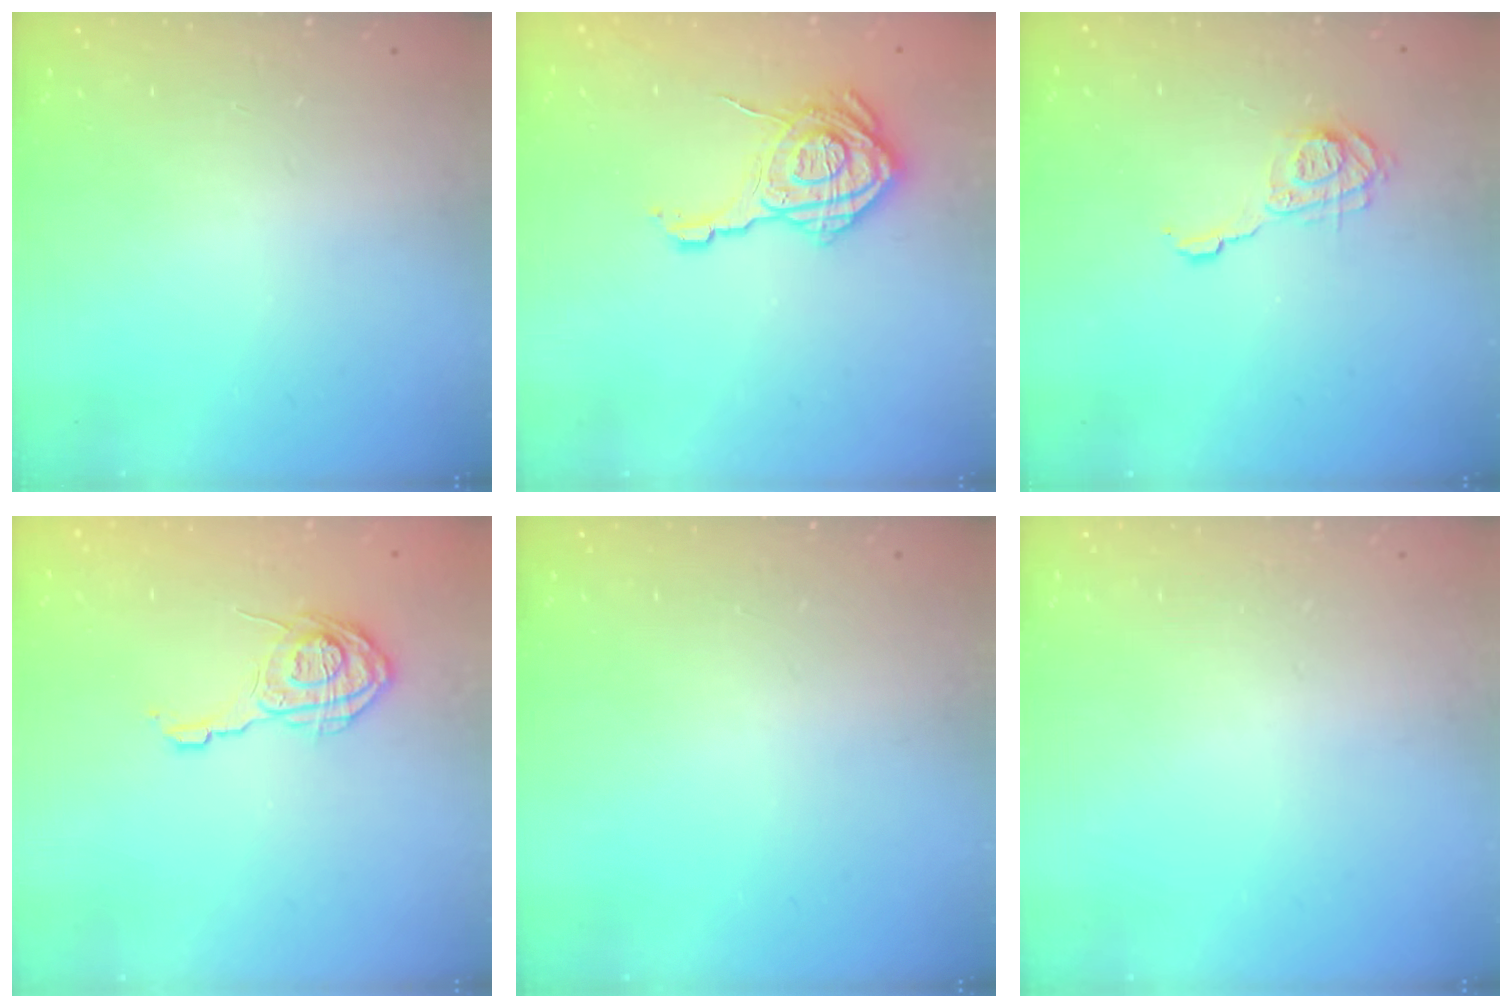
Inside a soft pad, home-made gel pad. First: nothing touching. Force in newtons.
{"total": 17.5, "press": 17.5, "slide": 0.7}
{"total": 9.6, "press": 9.6, "slide": 0.5}
{"total": 12.7, "press": 12.7, "slide": 1.0}
{"total": 0.0}
{"total": 0.0}